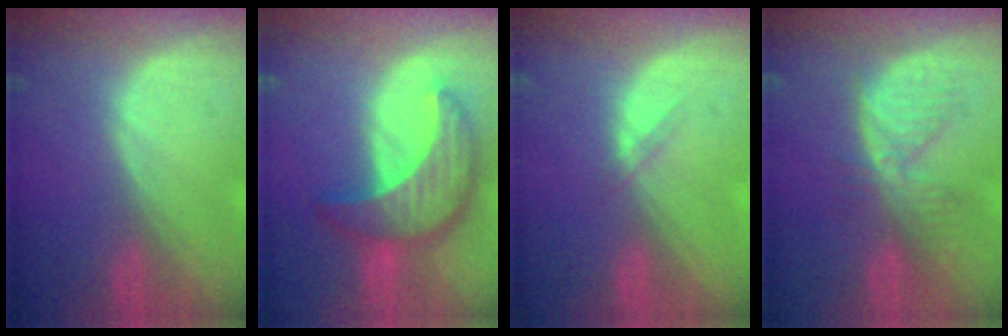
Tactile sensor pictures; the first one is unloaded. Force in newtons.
{"total": 10.0, "press": 10.0, "slide": 0.6}
{"total": 1.4, "press": 1.1, "slide": 0.8}
{"total": 6.4, "press": 6.2, "slide": 1.7}